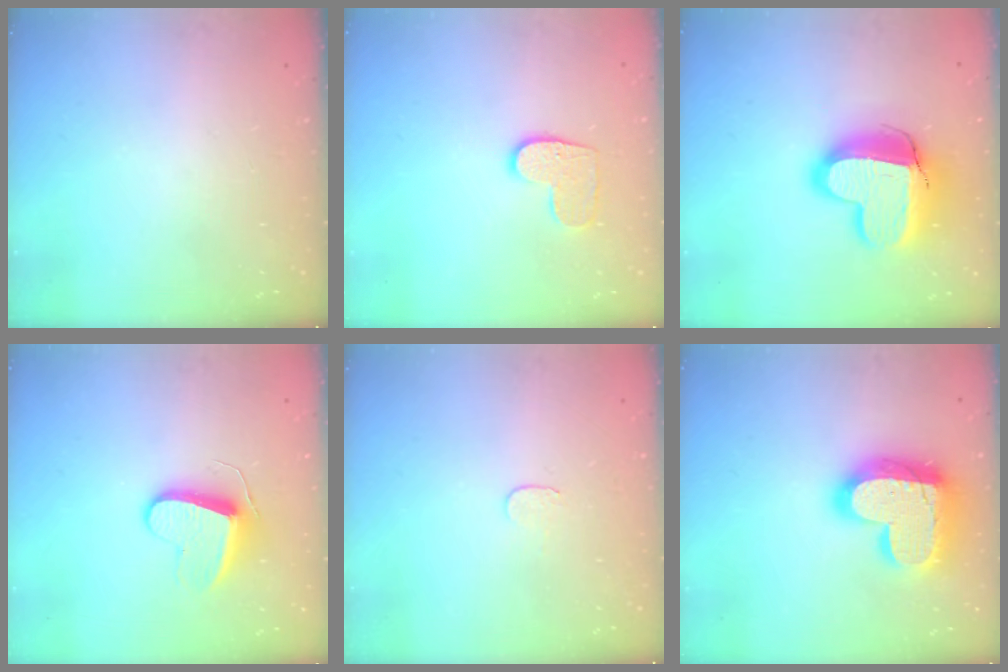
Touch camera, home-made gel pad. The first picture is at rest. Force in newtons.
{"total": 8.4, "press": 8.4, "slide": 0.4}
{"total": 16.9, "press": 16.8, "slide": 1.4}
{"total": 10.9, "press": 10.9, "slide": 0.7}
{"total": 3.8, "press": 3.8, "slide": 0.4}
{"total": 23.4, "press": 23.3, "slide": 1.7}